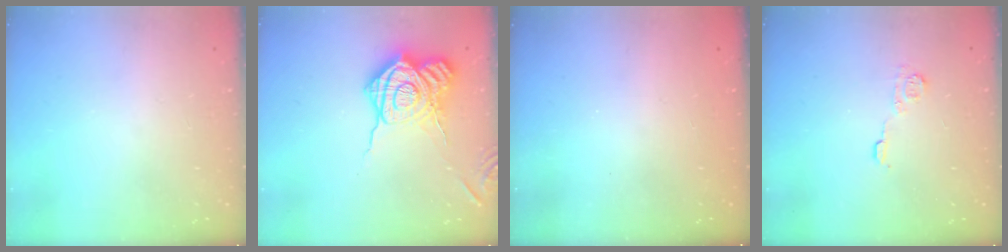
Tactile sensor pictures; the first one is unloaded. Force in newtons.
{"total": 19.7, "press": 19.7, "slide": 1.0}
{"total": 2.3, "press": 2.2, "slide": 0.8}
{"total": 6.0, "press": 6.0, "slide": 0.4}